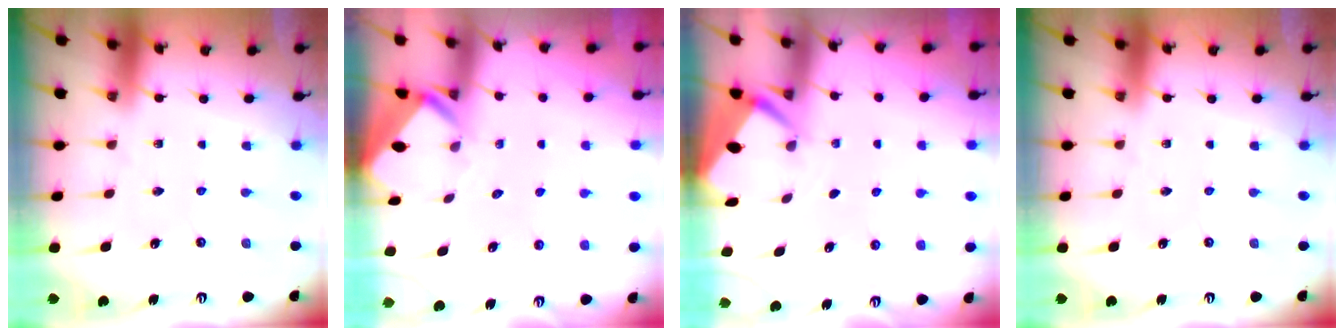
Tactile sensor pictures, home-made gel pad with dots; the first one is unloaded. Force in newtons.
{"total": 2.4, "press": 2.4, "slide": 0.1}
{"total": 2.7, "press": 2.7, "slide": 0.3}
{"total": 0.0}